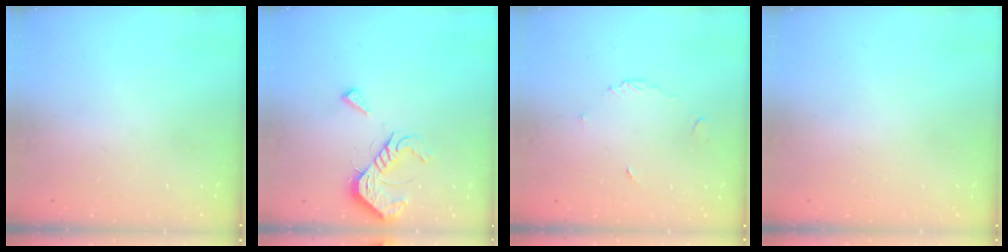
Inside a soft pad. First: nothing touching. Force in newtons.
{"total": 11.4, "press": 11.4, "slide": 0.7}
{"total": 3.8, "press": 3.8, "slide": 0.4}
{"total": 1.8, "press": 1.8, "slide": 0.1}